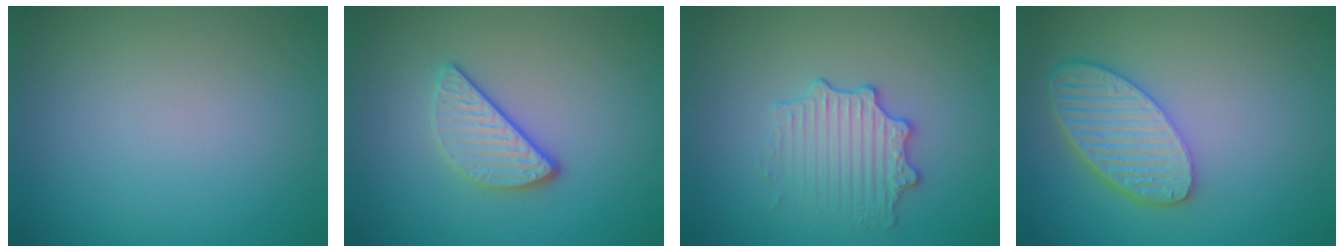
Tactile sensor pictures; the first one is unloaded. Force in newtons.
{"total": 2.9, "press": 2.4, "slide": 1.6}
{"total": 2.9, "press": 2.8, "slide": 0.7}
{"total": 5.6, "press": 4.6, "slide": 3.1}